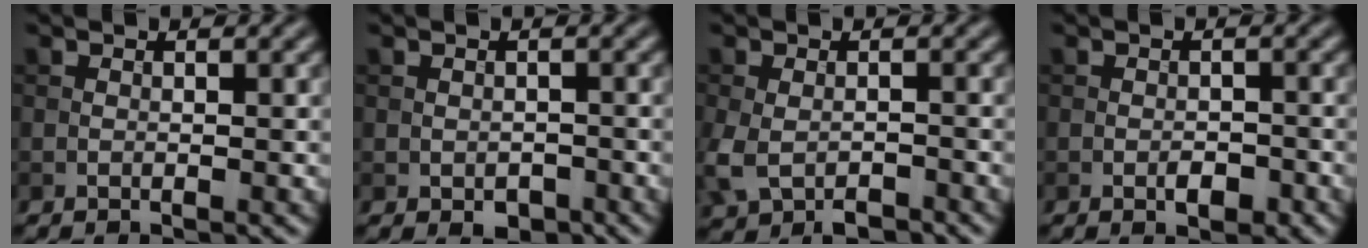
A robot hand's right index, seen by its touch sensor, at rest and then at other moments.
{"total": 1.6, "force": [-0.7, 1.1, 0.9], "torque": [-0.013, -0.008, -0.007]}
{"total": 4.7, "force": [-2.4, 2.9, 2.9], "torque": [-0.066, -0.018, -0.045]}
{"total": 1.8, "force": [-0.8, 1.0, 1.3], "torque": [-0.018, 0.000, -0.013]}